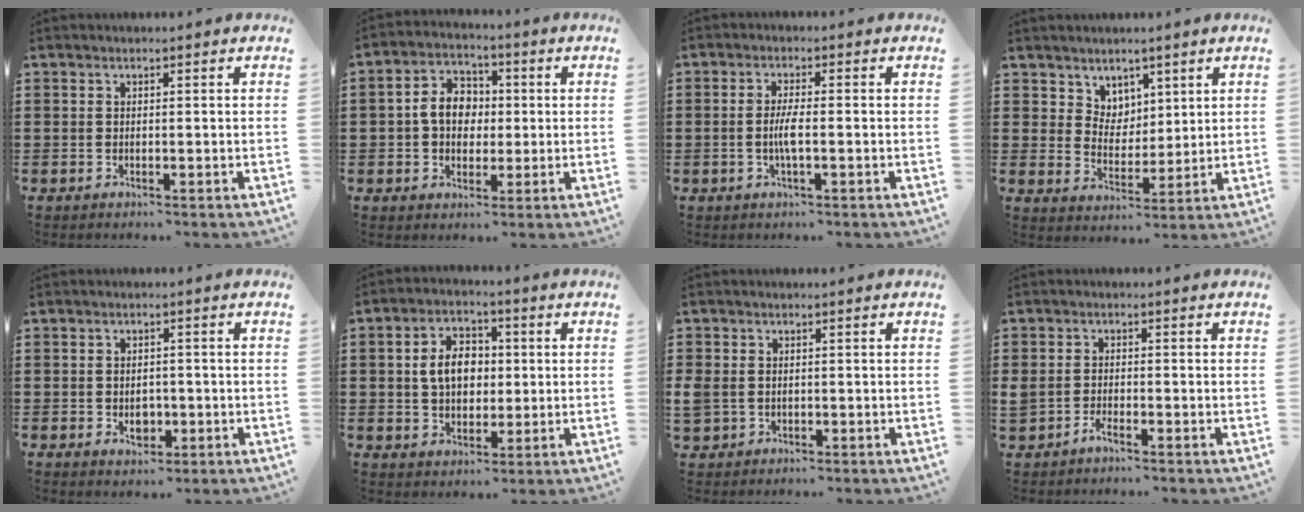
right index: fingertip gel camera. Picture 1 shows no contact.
{"total": 6.4, "force": [0.1, 5.1, 4.0], "torque": [-0.087, 0.012, -0.005]}
{"total": 3.4, "force": [-0.7, 0.6, 3.3], "torque": [-0.074, -0.006, -0.017]}
{"total": 5.3, "force": [3.8, 3.6, -0.3], "torque": [-0.021, -0.001, 0.073]}
{"total": 3.1, "force": [-0.6, 2.2, 2.1], "torque": [-0.035, 0.001, -0.014]}
{"total": 6.6, "force": [0.6, 4.7, 4.5], "torque": [-0.098, 0.014, 0.003]}
{"total": 1.8, "force": [-0.2, 1.5, 0.8], "torque": [-0.030, -0.001, -0.006]}
{"total": 1.7, "force": [-1.2, 0.6, 1.1], "torque": [-0.029, -0.002, -0.027]}